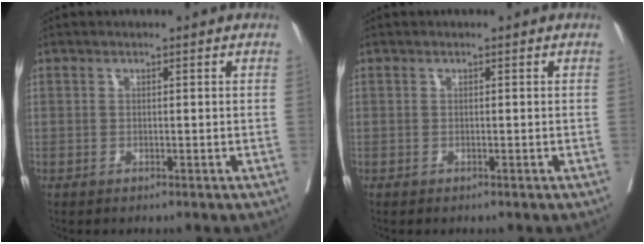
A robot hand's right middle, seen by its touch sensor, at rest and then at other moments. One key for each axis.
{"total": 0.0}